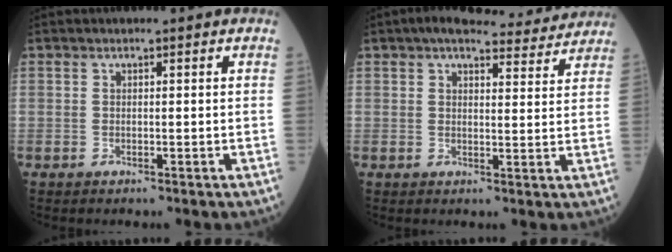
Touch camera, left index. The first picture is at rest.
{"total": 11.5, "force": [10.4, 2.4, 4.1], "torque": [-0.042, 0.013, 0.120]}